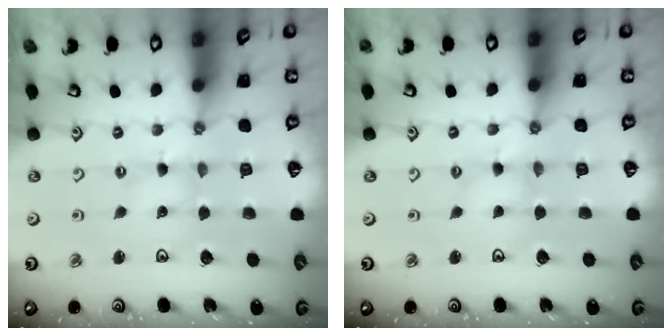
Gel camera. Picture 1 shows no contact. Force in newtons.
{"total": 0.6, "press": 0.6, "slide": 0.2}